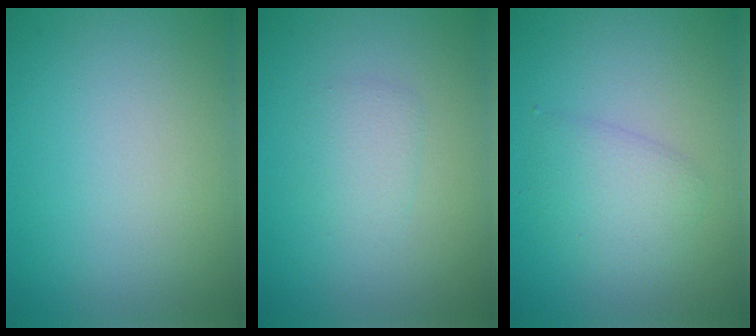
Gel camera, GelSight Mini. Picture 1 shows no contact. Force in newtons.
{"total": 1.5, "press": 1.5, "slide": 0.1}
{"total": 2.5, "press": 2.5, "slide": 0.0}